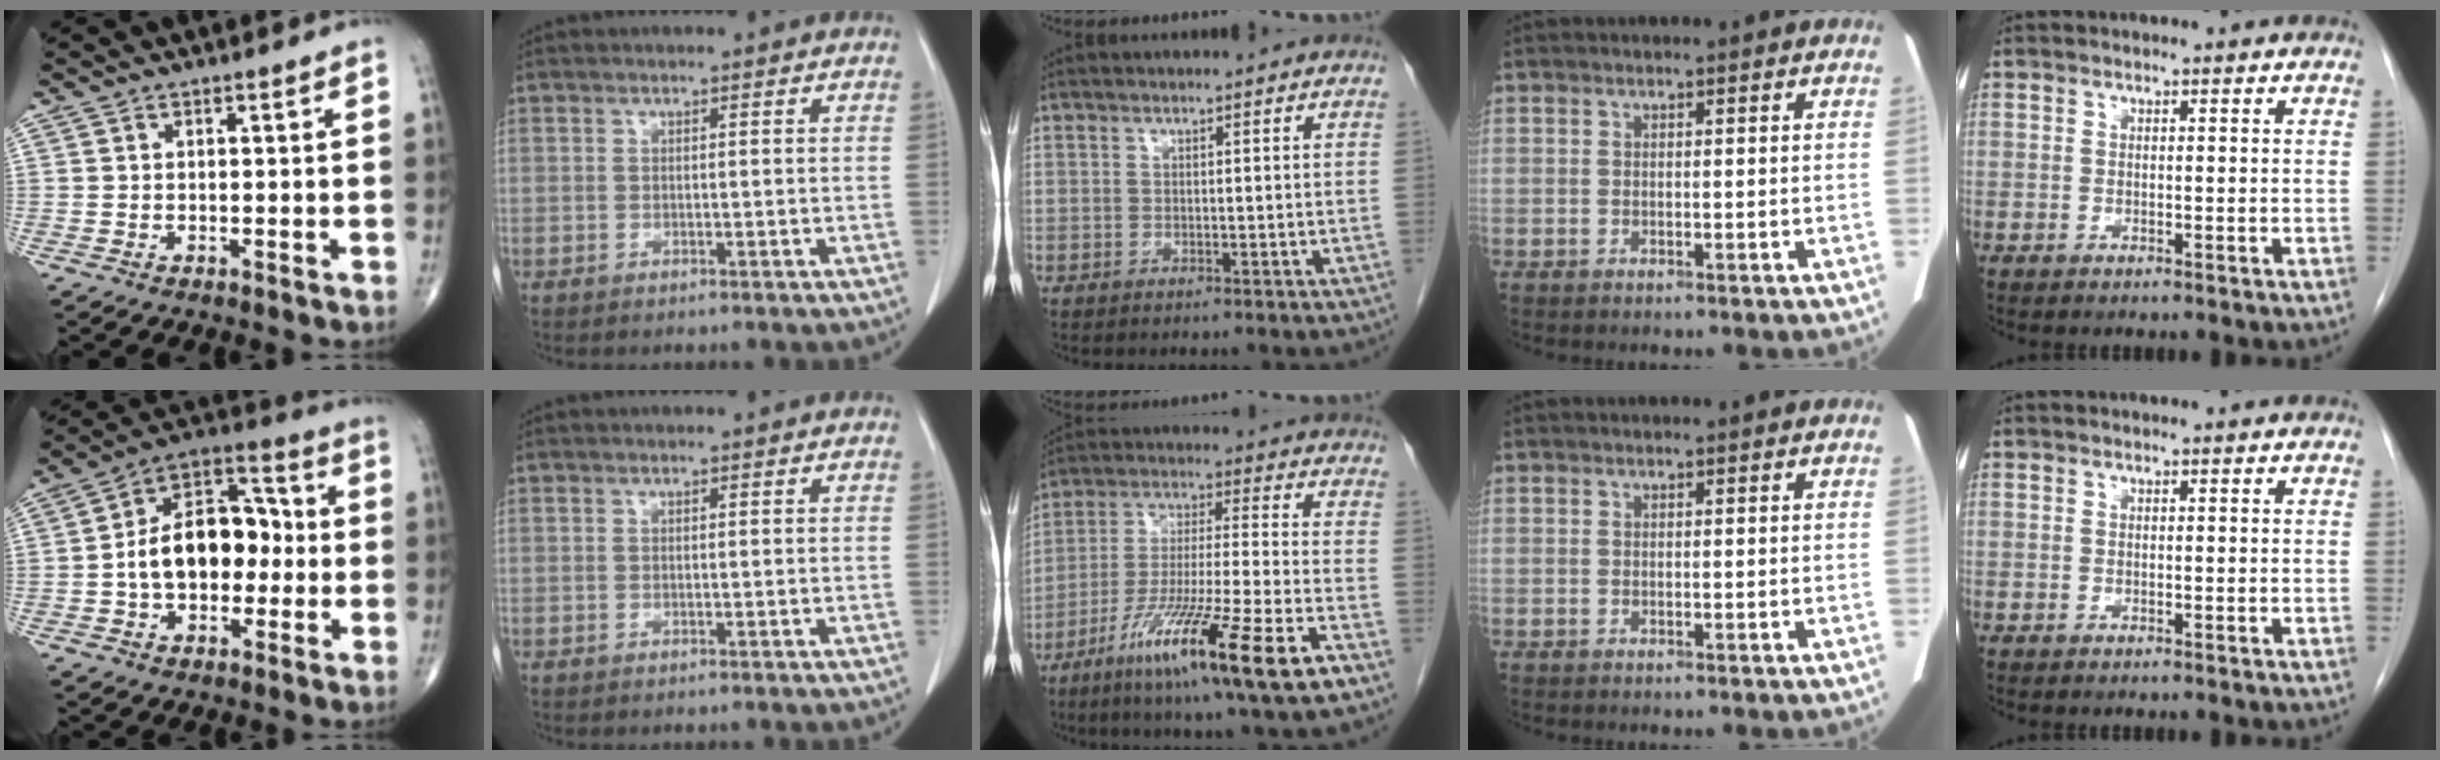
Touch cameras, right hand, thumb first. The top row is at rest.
{"thumb": {"total": 16.2, "force": [-1.2, 10.4, 12.4], "torque": [-0.172, 0.046, -0.026]}, "middle": {"total": 18.3, "force": [-10.2, -0.2, 15.2], "torque": [-0.274, -0.052, -0.181]}}